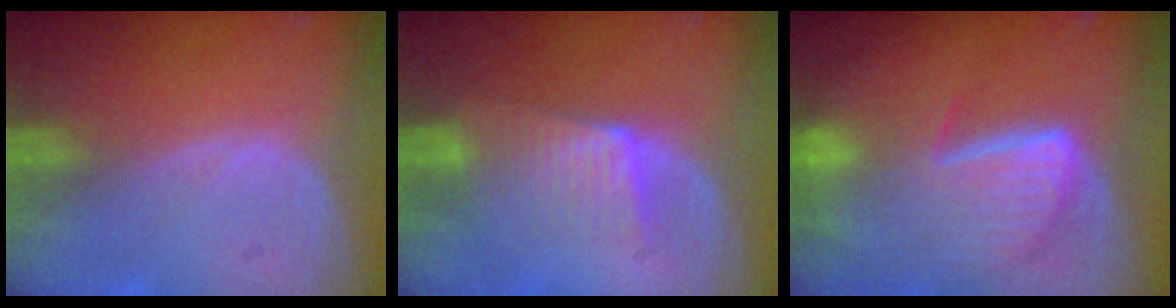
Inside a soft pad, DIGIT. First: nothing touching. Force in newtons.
{"total": 5.8, "press": 5.4, "slide": 2.1}
{"total": 9.2, "press": 8.1, "slide": 4.3}